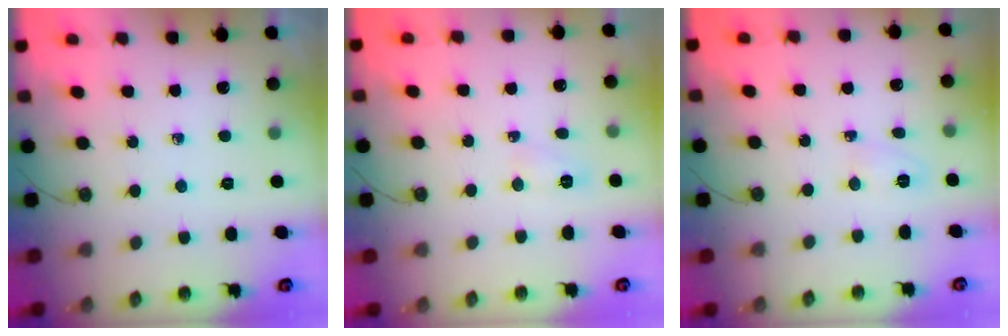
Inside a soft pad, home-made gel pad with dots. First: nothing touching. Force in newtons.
{"total": 3.5, "press": 3.3, "slide": 1.2}
{"total": 5.4, "press": 3.0, "slide": 4.4}